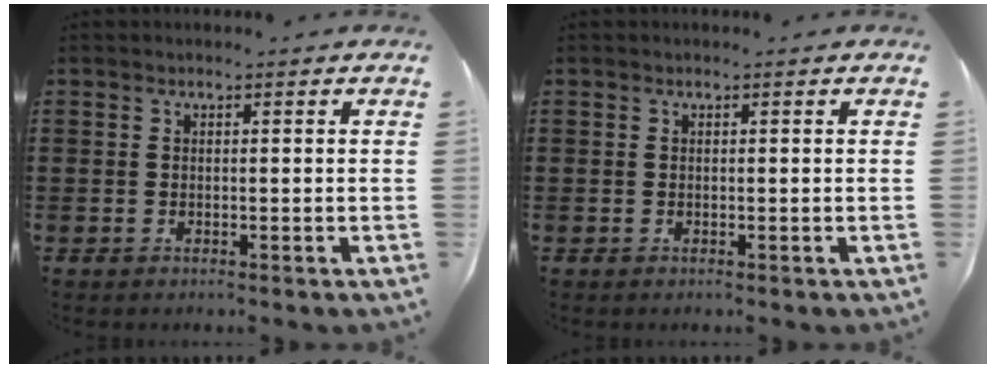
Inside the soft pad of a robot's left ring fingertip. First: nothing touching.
{"total": 0.0}